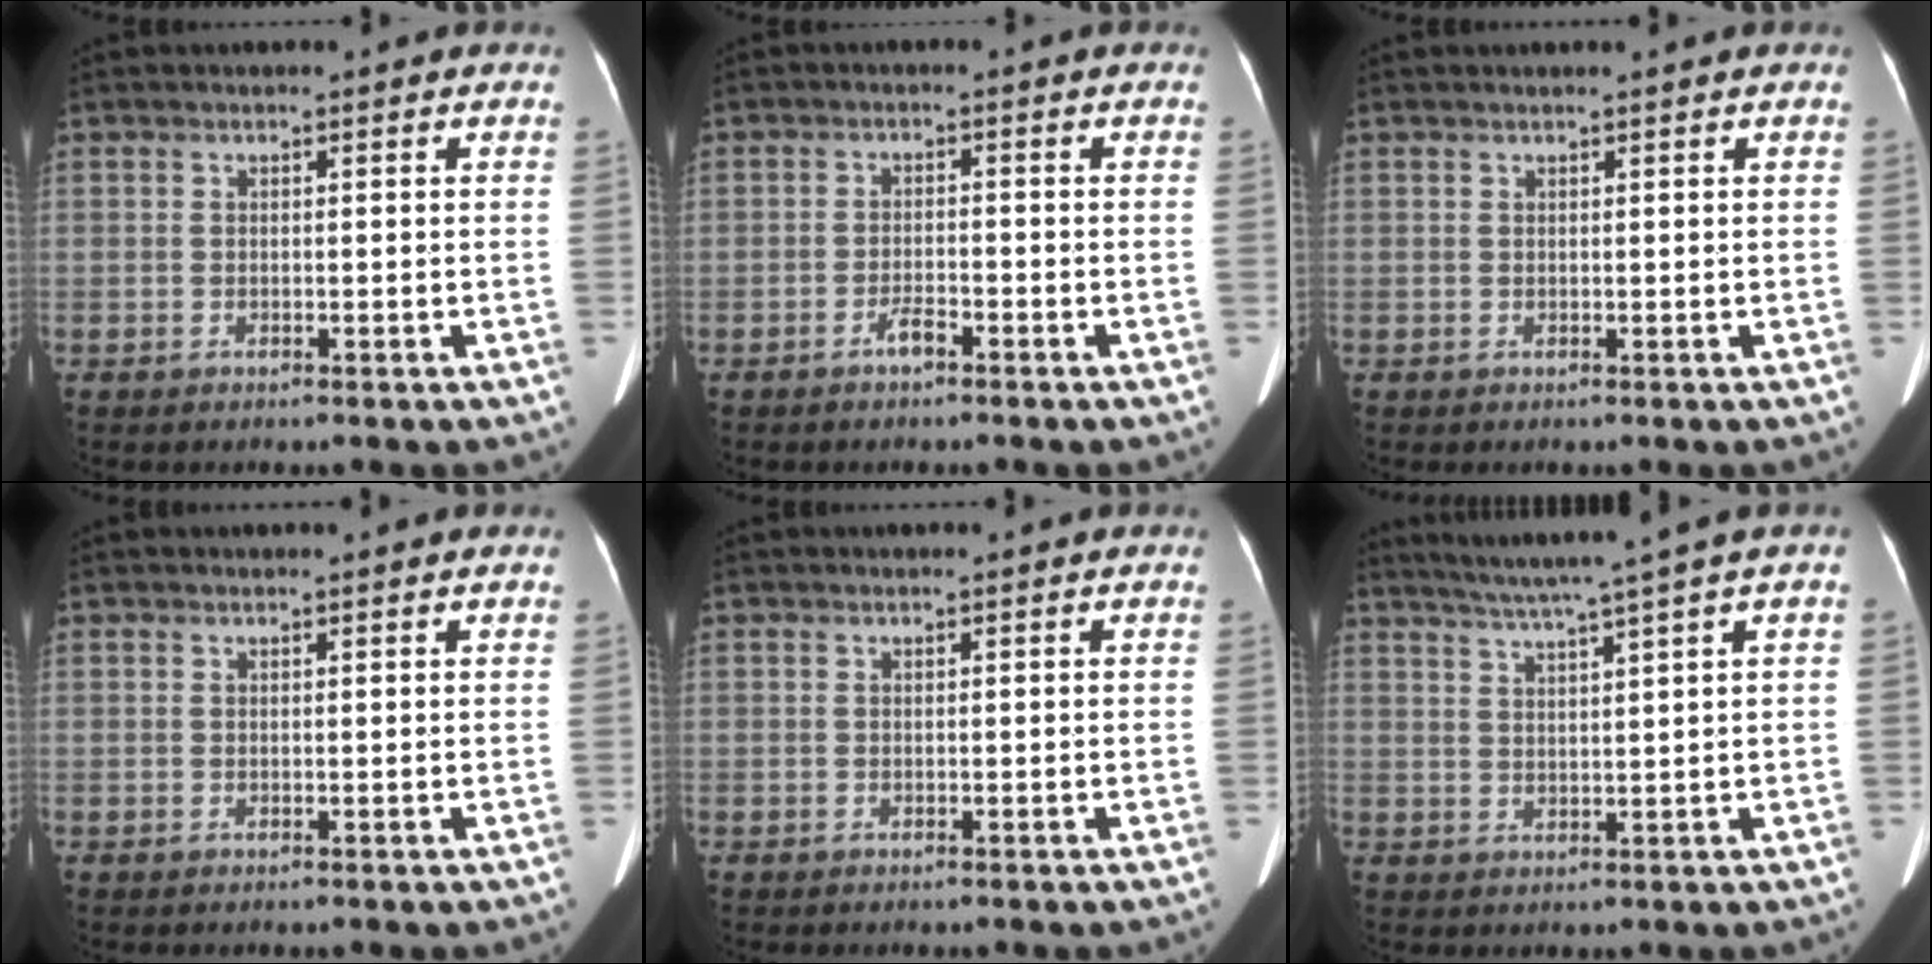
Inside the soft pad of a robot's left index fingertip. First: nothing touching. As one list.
[{"total": 2.1, "force": [-1.8, 0.4, 1.1], "torque": [-0.025, -0.005, -0.033]}, {"total": 0.5, "force": [-0.5, -0.2, 0.0], "torque": [-0.002, 0.007, 0.003]}, {"total": 1.3, "force": [1.2, -0.1, 0.5], "torque": [-0.008, 0.007, 0.014]}, {"total": 1.0, "force": [-1.0, -0.1, -0.3], "torque": [0.004, 0.000, -0.007]}, {"total": 6.5, "force": [4.5, -1.9, 4.2], "torque": [-0.071, 0.007, 0.076]}]